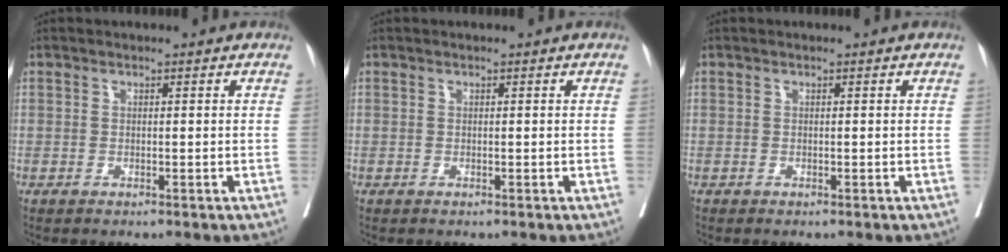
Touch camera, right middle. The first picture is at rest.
{"total": 0.0}
{"total": 0.0}